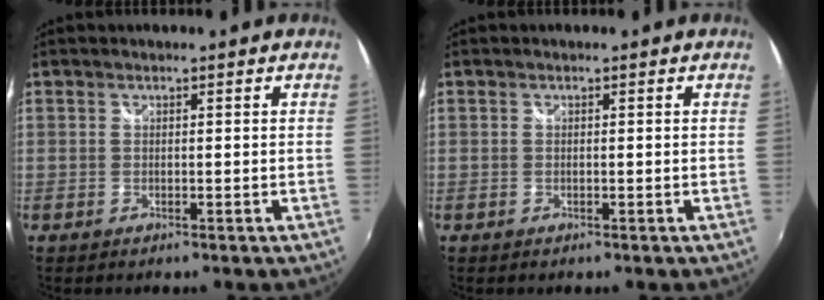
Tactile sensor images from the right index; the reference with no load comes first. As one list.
[{"total": 0.0}]